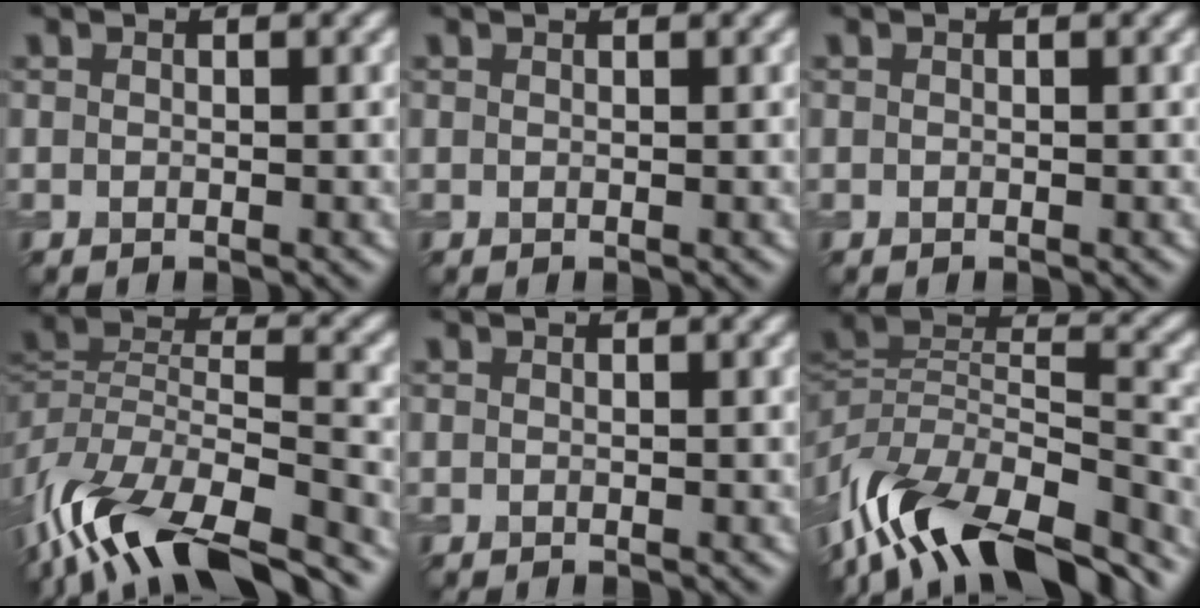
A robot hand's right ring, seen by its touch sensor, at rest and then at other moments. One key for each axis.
{"total": 0.6, "fx": 0.5, "fy": 0.1, "fz": 0.3, "tx": -0.009, "ty": 0.000, "tz": 0.000}
{"total": 0.0}
{"total": 13.8, "fx": -9.7, "fy": 4.9, "fz": 8.6, "tx": -0.191, "ty": 0.000, "tz": -0.164}
{"total": 0.0}
{"total": 13.5, "fx": -8.8, "fy": 6.0, "fz": 8.3, "tx": -0.168, "ty": 0.017, "tz": -0.150}